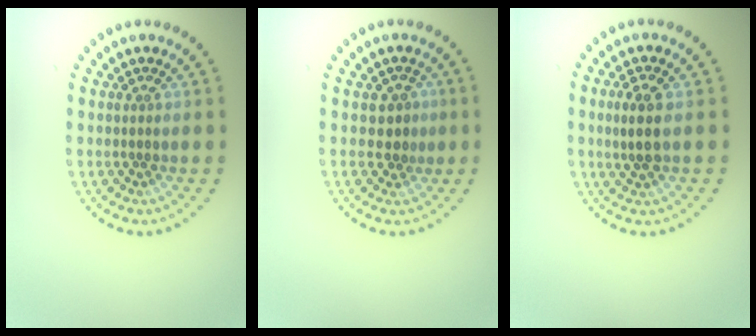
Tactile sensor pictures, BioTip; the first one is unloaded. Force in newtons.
{"total": 1.9, "press": 1.6, "slide": 0.9}
{"total": 2.6, "press": 2.5, "slide": 0.7}